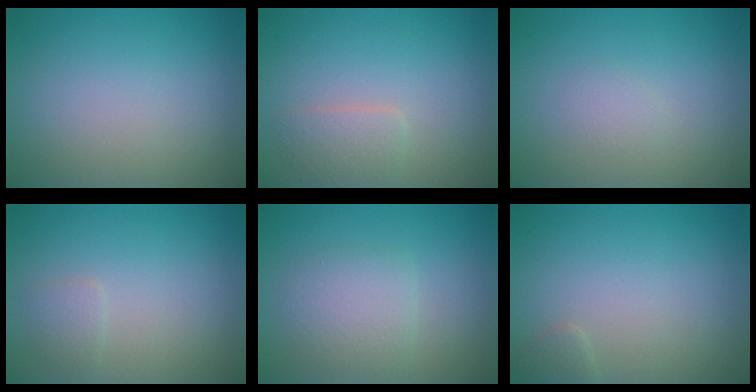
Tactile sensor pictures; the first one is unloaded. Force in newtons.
{"total": 1.8, "press": 1.8, "slide": 0.0}
{"total": 0.8, "press": 0.8, "slide": 0.1}
{"total": 1.0, "press": 1.0, "slide": 0.0}
{"total": 2.9, "press": 2.9, "slide": 0.1}
{"total": 0.8, "press": 0.8, "slide": 0.0}